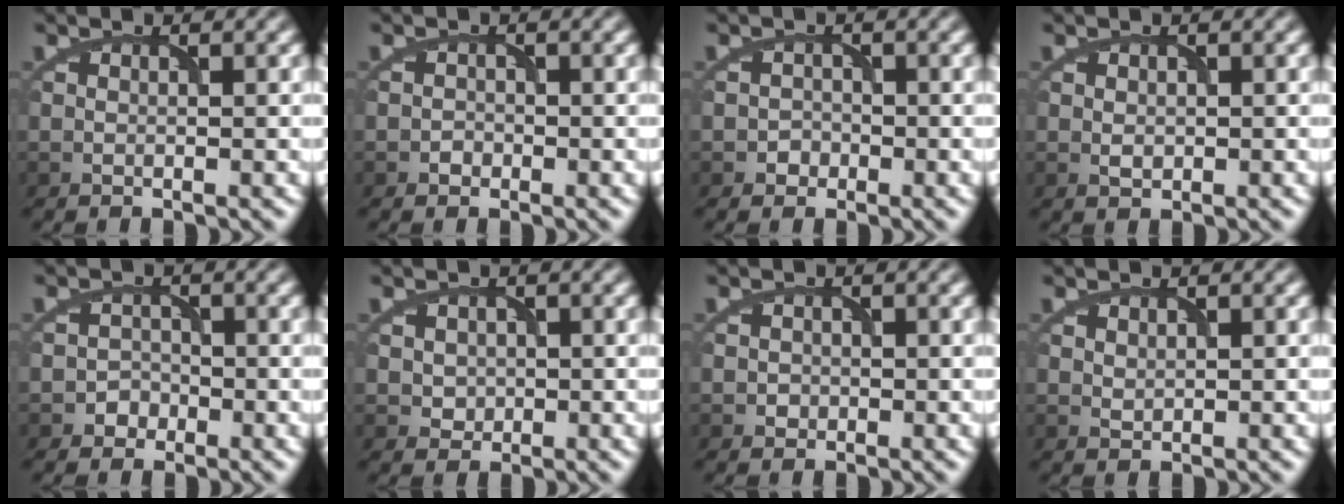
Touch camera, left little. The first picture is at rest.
{"total": 0.8, "force": [-0.4, 0.7, 0.1], "torque": [0.003, -0.001, -0.008]}
{"total": 1.2, "force": [-0.5, 1.0, 0.1], "torque": [0.007, 0.002, -0.010]}
{"total": 0.9, "force": [0.0, 0.7, 0.6], "torque": [-0.010, -0.002, 0.002]}
{"total": 1.5, "force": [-0.8, 1.3, 0.1], "torque": [0.008, 0.008, -0.016]}
{"total": 1.7, "force": [0.2, 1.6, 0.6], "torque": [-0.014, 0.000, 0.010]}
{"total": 0.8, "force": [-0.2, 0.8, 0.1], "torque": [0.003, -0.002, -0.005]}
{"total": 0.7, "force": [0.5, 0.4, 0.3], "torque": [-0.011, -0.001, 0.015]}